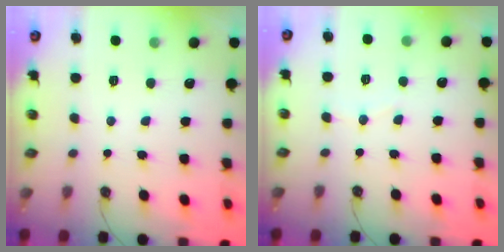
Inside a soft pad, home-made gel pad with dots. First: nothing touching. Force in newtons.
{"total": 3.4, "press": 3.3, "slide": 0.4}